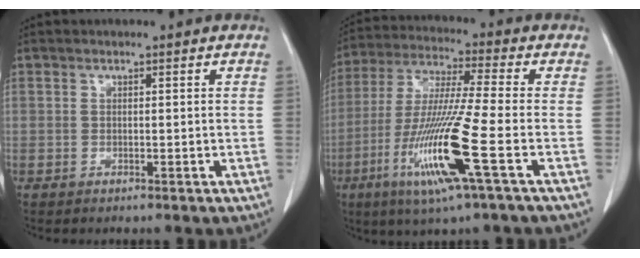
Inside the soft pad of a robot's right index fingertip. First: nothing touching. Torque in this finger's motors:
{"motor_torque": [2.14, 0.00, 1.05, 0.21]}